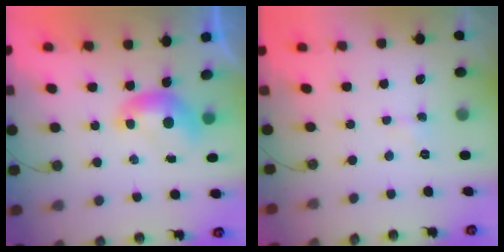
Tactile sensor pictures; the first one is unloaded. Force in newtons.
{"total": 0.0}